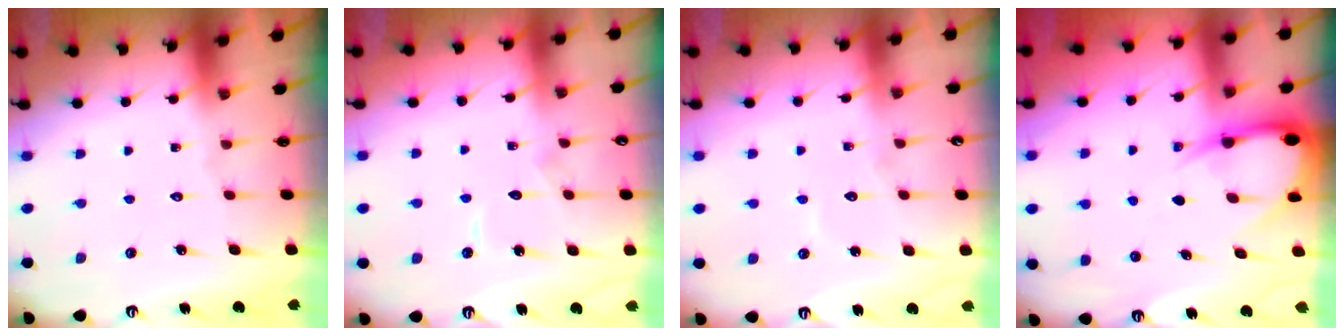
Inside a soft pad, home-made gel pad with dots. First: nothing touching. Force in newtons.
{"total": 4.9, "press": 4.8, "slide": 0.5}
{"total": 4.9, "press": 4.9, "slide": 0.4}
{"total": 6.6, "press": 6.5, "slide": 0.6}